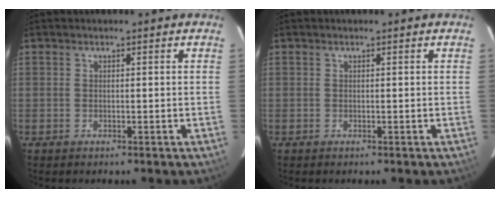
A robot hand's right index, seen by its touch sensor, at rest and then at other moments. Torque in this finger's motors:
{"motor_torque": [0.00, 0.00, 0.00, 0.01]}